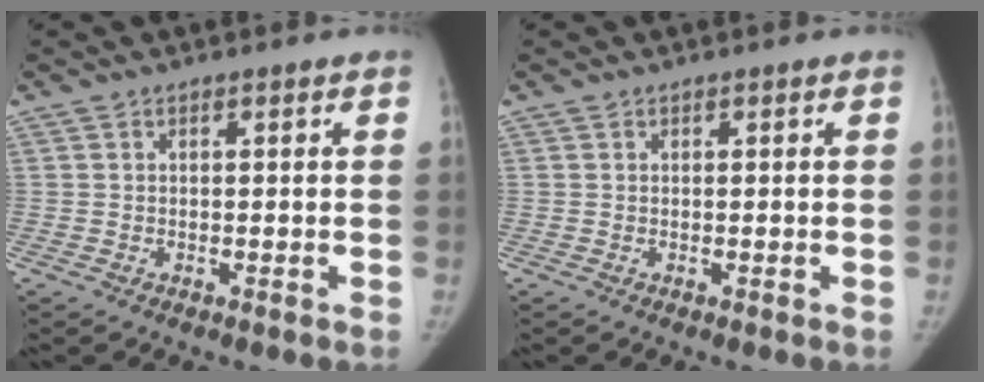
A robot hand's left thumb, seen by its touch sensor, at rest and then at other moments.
{"total": 0.0}